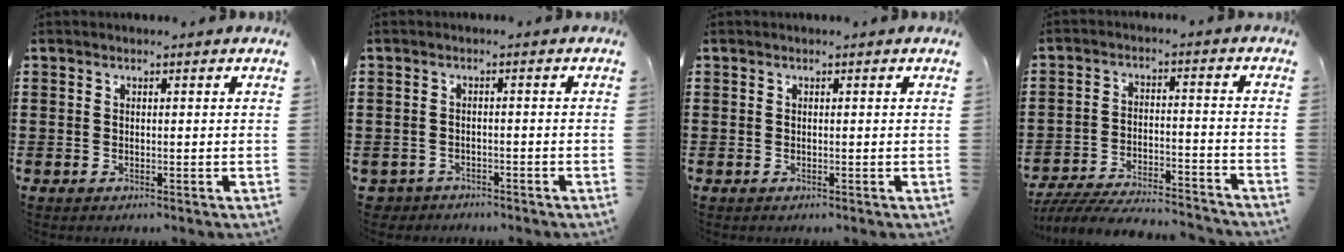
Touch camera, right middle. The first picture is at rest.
{"total": 1.8, "force": [-1.7, 0.6, -0.2], "torque": [-0.004, 0.000, -0.041]}
{"total": 0.0}
{"total": 6.6, "force": [-6.4, 0.6, 1.6], "torque": [-0.032, 0.004, -0.125]}